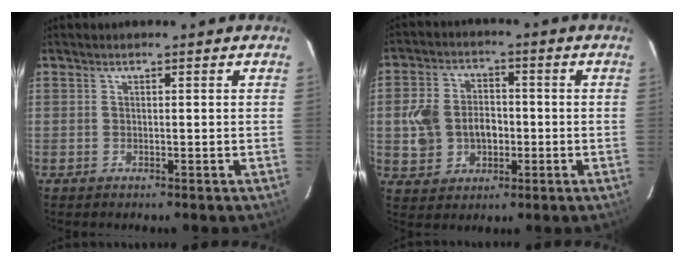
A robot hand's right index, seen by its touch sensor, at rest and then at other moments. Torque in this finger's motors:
{"motor_torque": [0.16, 0.05, 0.42, 0.09]}